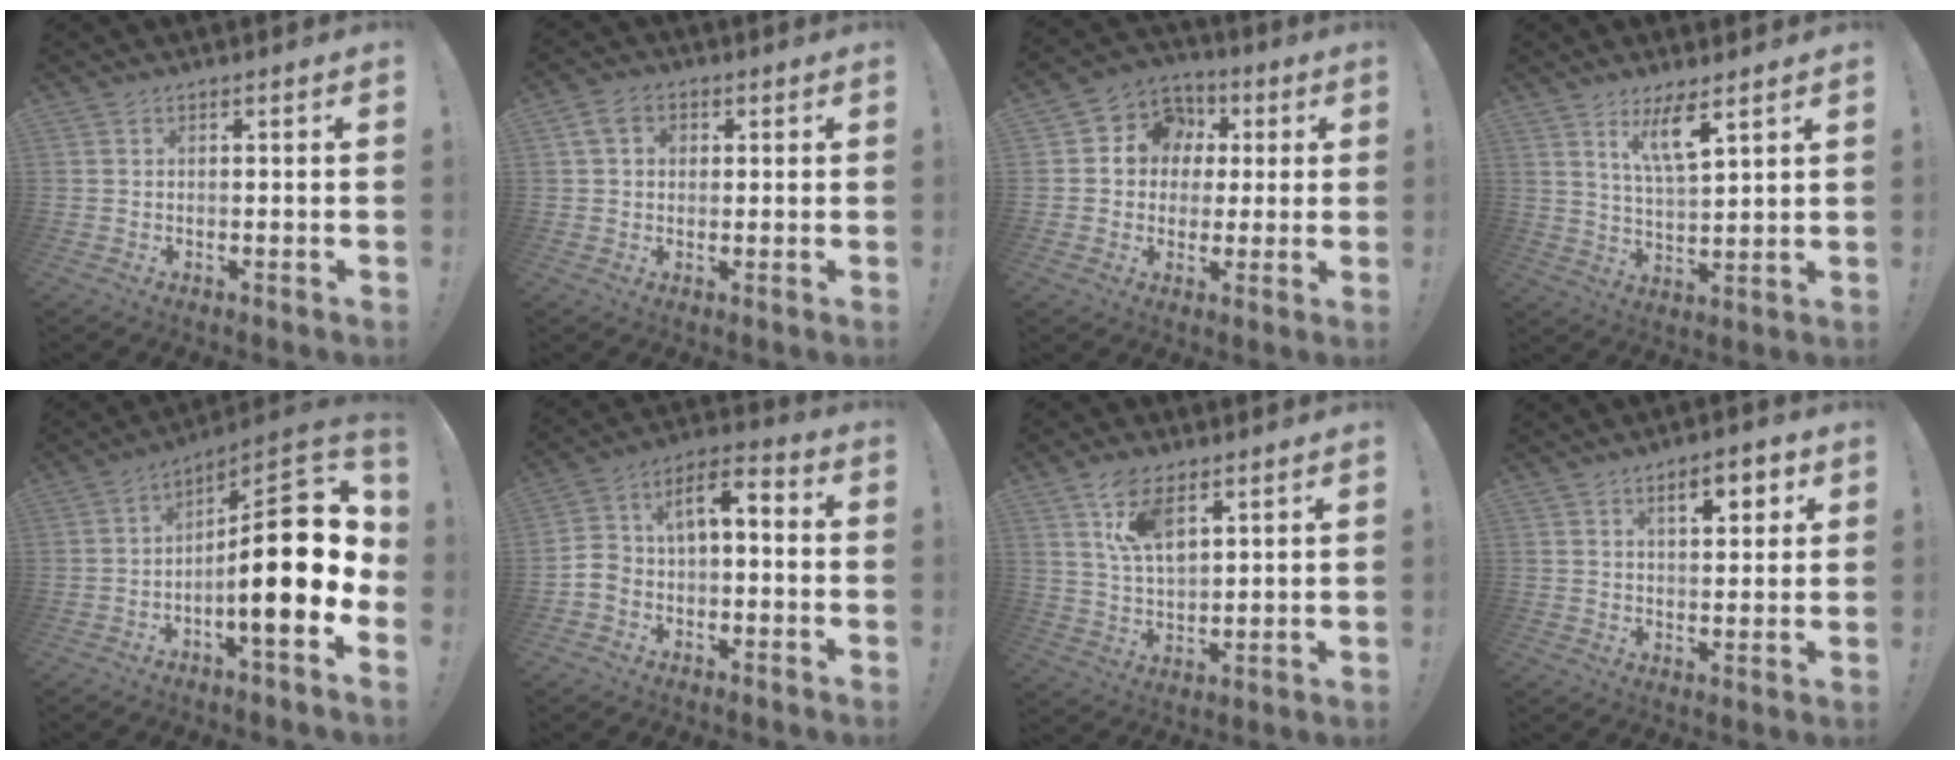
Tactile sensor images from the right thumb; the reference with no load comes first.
{"total": 6.4, "force": [2.2, 4.8, 3.6], "torque": [-0.064, 0.006, 0.045]}
{"total": 9.6, "force": [1.2, 9.0, 3.3], "torque": [-0.045, 0.001, 0.030]}
{"total": 9.7, "force": [6.3, 2.0, 7.1], "torque": [-0.122, -0.029, 0.107]}
{"total": 20.8, "force": [-1.7, 6.1, 19.8], "torque": [-0.296, 0.014, -0.022]}
{"total": 7.0, "force": [-3.0, 4.6, 4.3], "torque": [-0.079, 0.021, -0.054]}
{"total": 10.8, "force": [6.4, 5.5, 6.8], "torque": [-0.119, -0.021, 0.119]}
{"total": 7.4, "force": [3.5, 3.0, 5.8], "torque": [-0.073, -0.009, 0.053]}